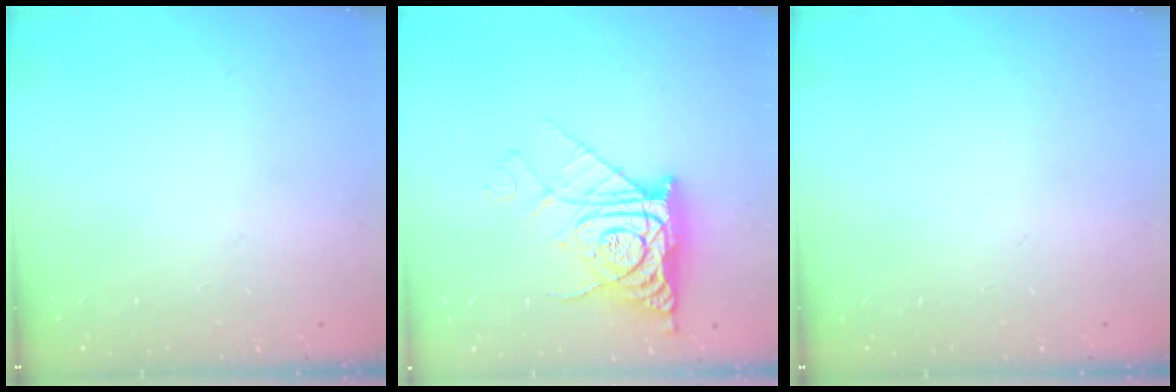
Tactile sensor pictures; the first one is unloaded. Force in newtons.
{"total": 11.9, "press": 11.9, "slide": 1.4}
{"total": 0.0}